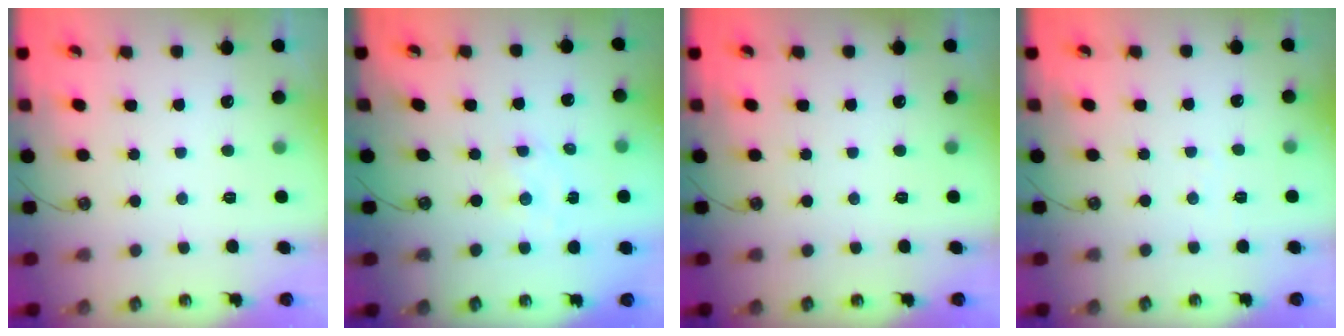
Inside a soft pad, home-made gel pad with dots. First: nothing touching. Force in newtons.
{"total": 1.5, "press": 1.5, "slide": 0.3}
{"total": 0.0}
{"total": 2.8, "press": 2.8, "slide": 0.4}